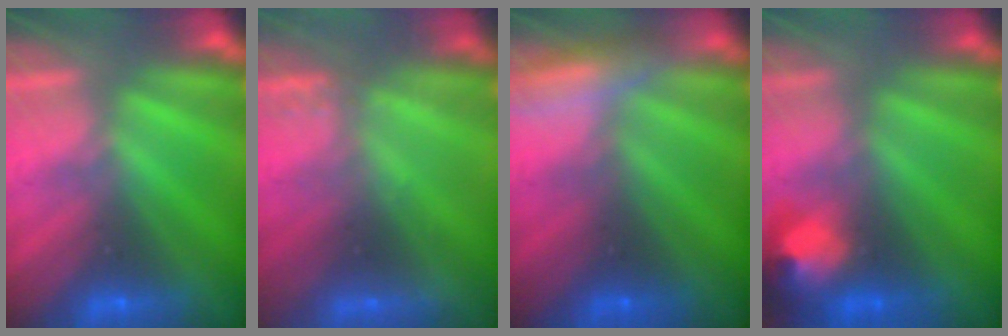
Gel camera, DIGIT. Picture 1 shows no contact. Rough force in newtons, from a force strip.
{"total": 2.2}
{"total": 2.8}
{"total": 6.2}